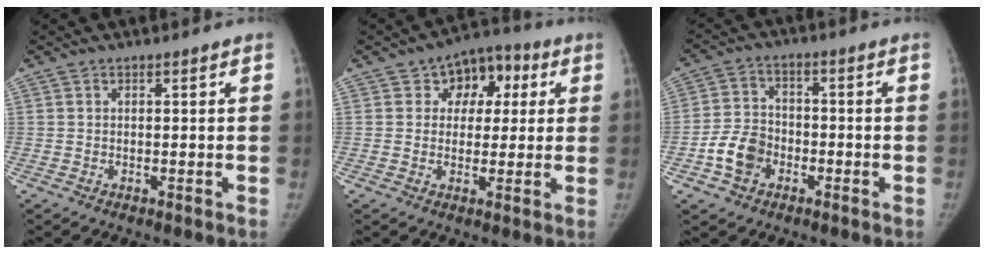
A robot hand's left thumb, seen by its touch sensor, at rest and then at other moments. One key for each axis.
{"total": 9.1, "fx": 2.8, "fy": 7.1, "fz": 5.0, "tx": -0.011, "ty": 0.009, "tz": 0.030}
{"total": 7.9, "fx": -3.2, "fy": 6.0, "fz": 3.8, "tx": -0.058, "ty": 0.025, "tz": -0.061}